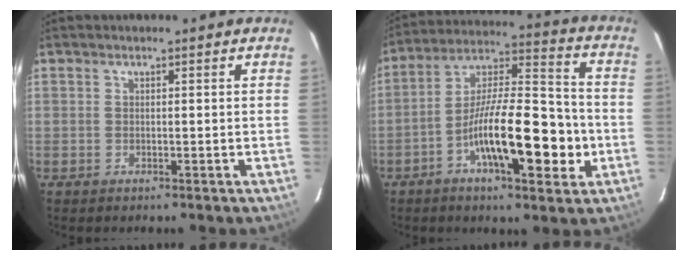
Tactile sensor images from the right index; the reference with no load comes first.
{"total": 16.7, "force": [-5.3, 3.4, 15.4], "torque": [-0.268, 0.008, -0.088]}